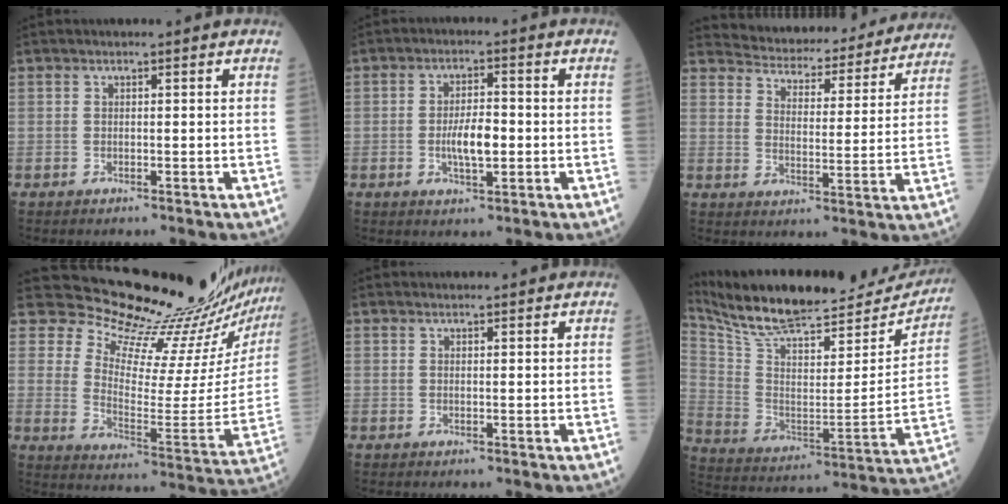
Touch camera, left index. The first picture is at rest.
{"total": 5.1, "force": [-1.1, 1.6, 4.7], "torque": [-0.089, -0.003, -0.022]}
{"total": 20.3, "force": [19.2, 4.5, 4.8], "torque": [-0.057, -0.023, 0.237]}
{"total": 21.7, "force": [21.0, 0.9, 5.5], "torque": [-0.099, -0.133, 0.271]}
{"total": 1.8, "force": [1.8, 0.2, 0.2], "torque": [-0.007, 0.012, 0.026]}
{"total": 29.3, "force": [26.3, 7.1, 10.8], "torque": [-0.198, -0.049, 0.375]}